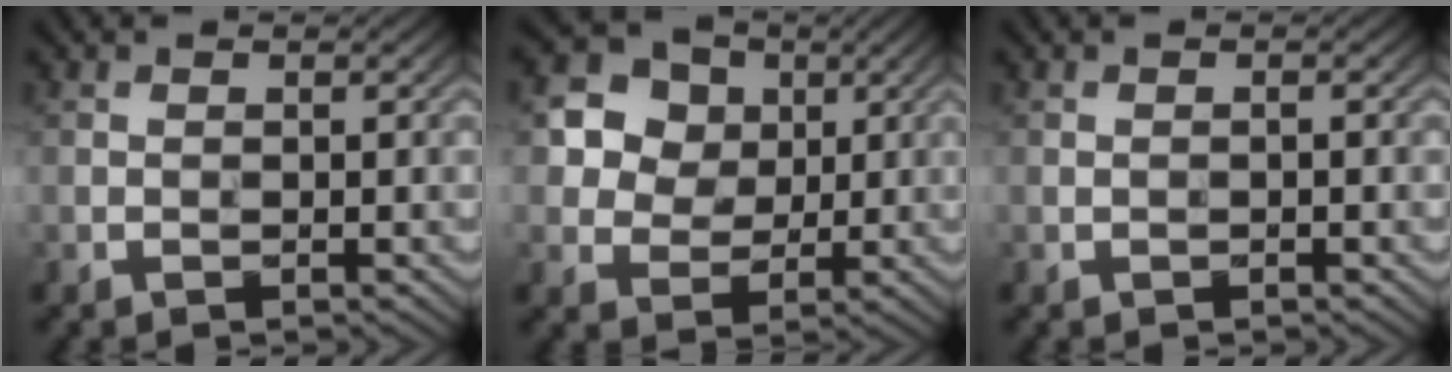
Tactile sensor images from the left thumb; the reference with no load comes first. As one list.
[{"total": 9.8, "force": [4.0, 8.0, 3.9], "torque": [-0.128, 0.013, 0.077]}, {"total": 0.5, "force": [-0.3, 0.2, 0.4], "torque": [-0.007, 0.000, -0.005]}]